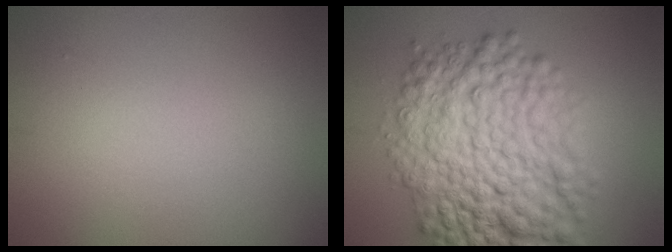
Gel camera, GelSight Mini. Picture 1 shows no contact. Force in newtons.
{"total": 11.0, "press": 11.0, "slide": 0.2}